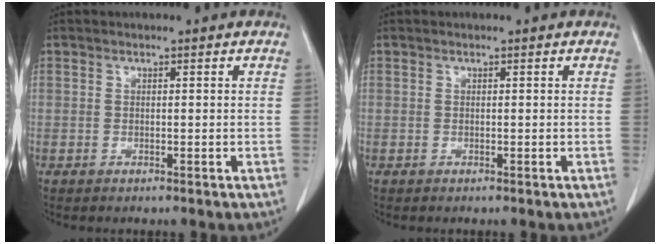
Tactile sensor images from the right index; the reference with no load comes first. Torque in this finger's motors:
{"motor_torque": [0.00, 0.00, 0.01, 0.00]}